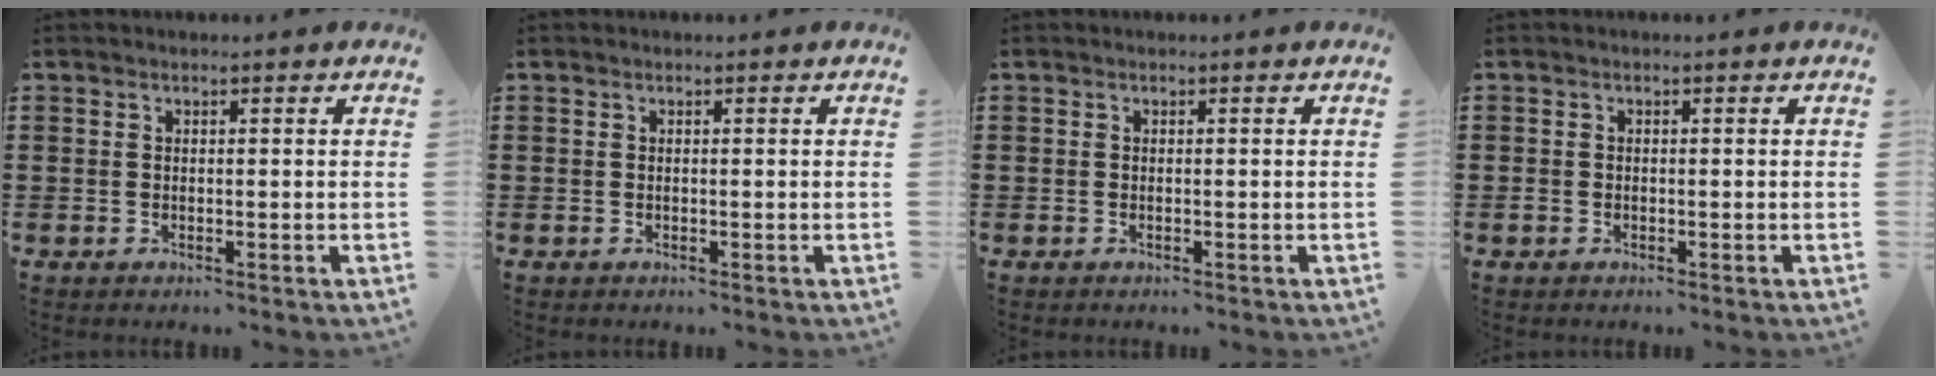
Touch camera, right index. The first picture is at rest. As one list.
[{"total": 0.0}, {"total": 0.0}, {"total": 0.7, "force": [-0.4, 0.5, 0.2], "torque": [-0.004, 0.002, -0.008]}]